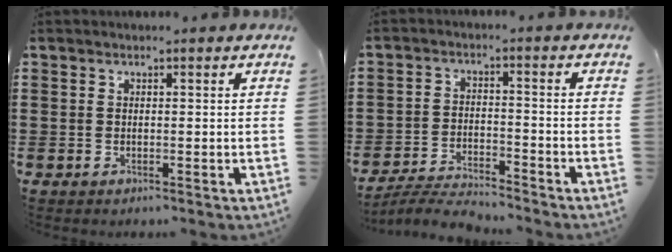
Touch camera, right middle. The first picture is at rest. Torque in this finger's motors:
{"motor_torque": [-0.15, 0.08, 0.32, 0.01]}